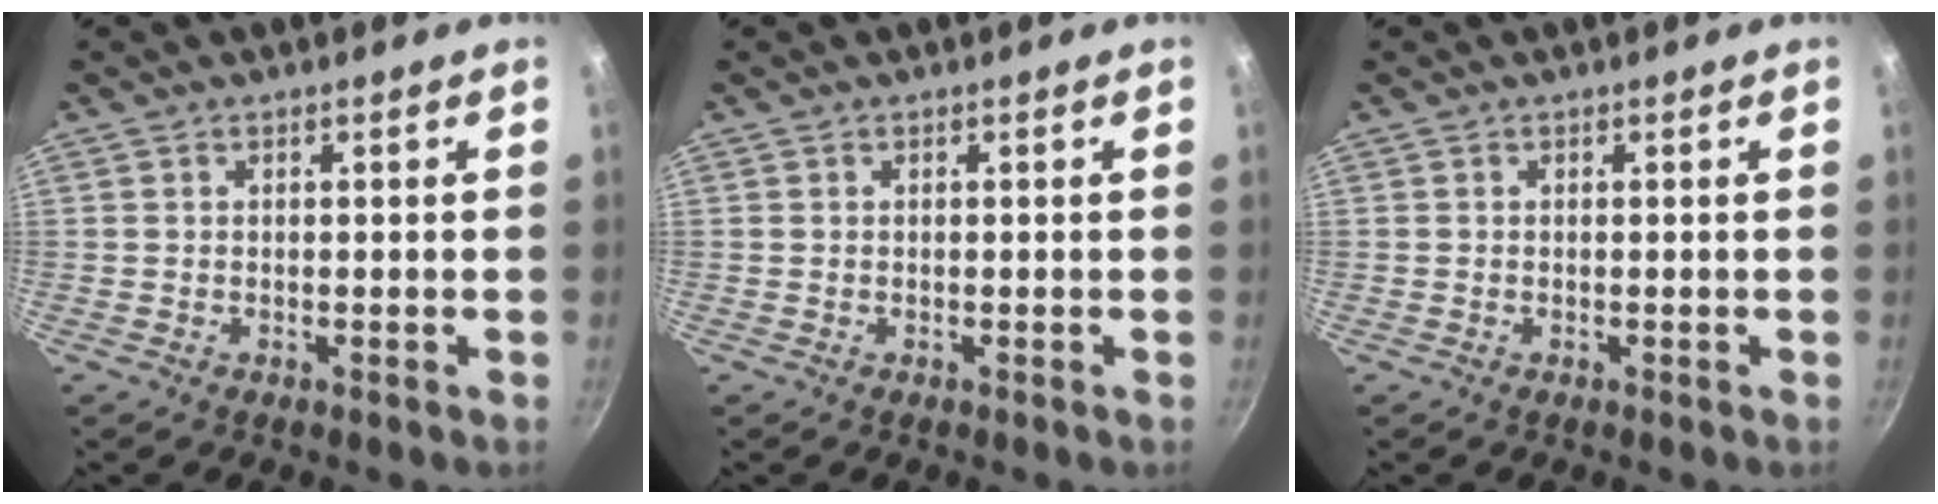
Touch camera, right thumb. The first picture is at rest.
{"total": 0.0}
{"total": 0.0}